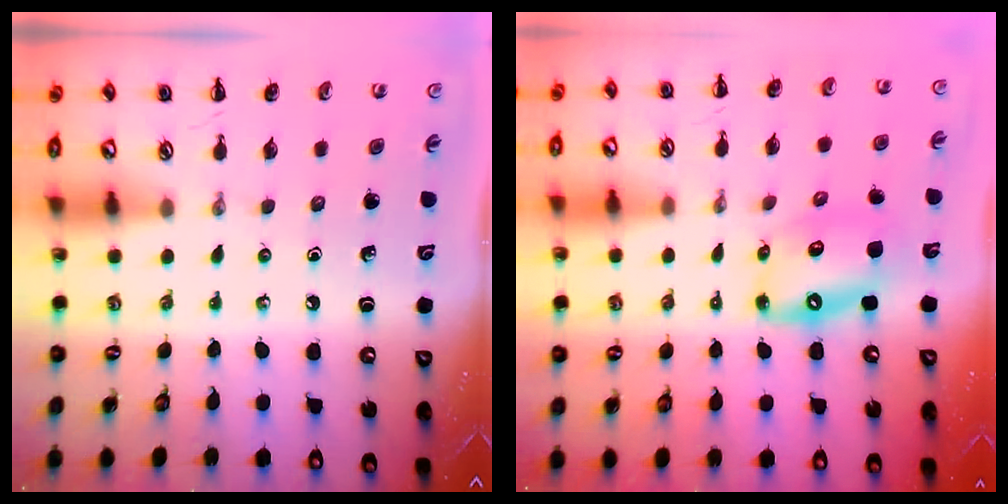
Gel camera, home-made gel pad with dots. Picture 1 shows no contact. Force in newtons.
{"total": 13.0, "press": 12.5, "slide": 3.6}